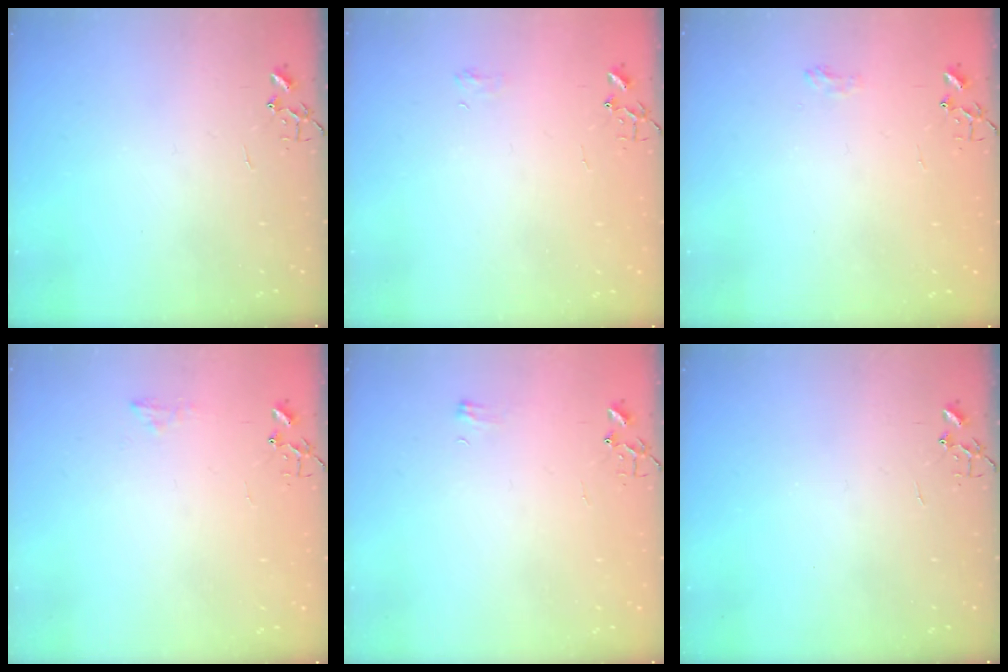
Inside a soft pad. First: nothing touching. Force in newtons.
{"total": 5.1, "press": 5.1, "slide": 0.6}
{"total": 6.3, "press": 6.3, "slide": 0.8}
{"total": 6.9, "press": 6.8, "slide": 0.7}
{"total": 4.7, "press": 4.7, "slide": 0.5}
{"total": 0.0}